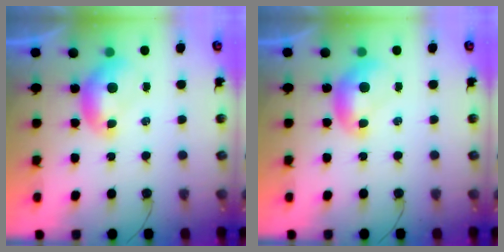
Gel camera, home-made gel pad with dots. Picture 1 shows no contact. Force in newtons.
{"total": 0.0}